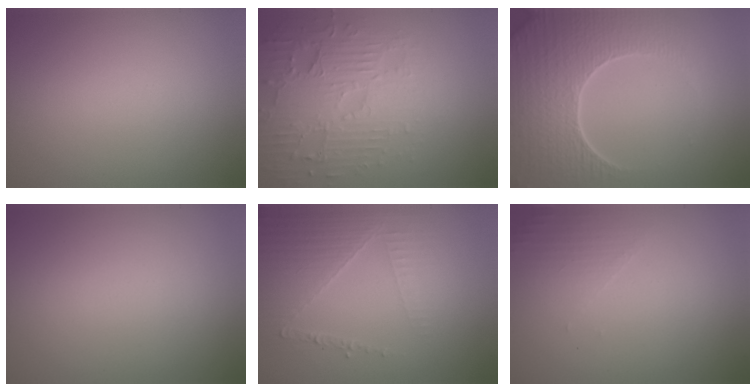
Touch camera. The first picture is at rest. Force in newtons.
{"total": 4.6, "press": 4.2, "slide": 1.9}
{"total": 7.3, "press": 5.8, "slide": 4.3}
{"total": 0.0}
{"total": 3.6, "press": 3.2, "slide": 1.7}
{"total": 1.6, "press": 1.6, "slide": 0.4}